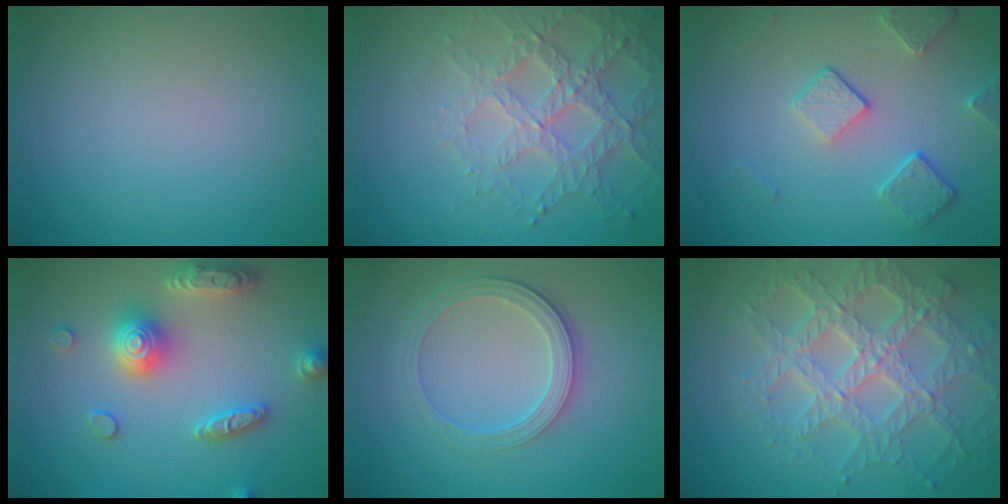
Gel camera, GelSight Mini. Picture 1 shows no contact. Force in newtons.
{"total": 4.5, "press": 4.0, "slide": 2.0}
{"total": 3.6, "press": 3.0, "slide": 1.9}
{"total": 5.4, "press": 5.3, "slide": 0.9}
{"total": 3.7, "press": 2.9, "slide": 2.4}
{"total": 7.8, "press": 6.1, "slide": 4.9}